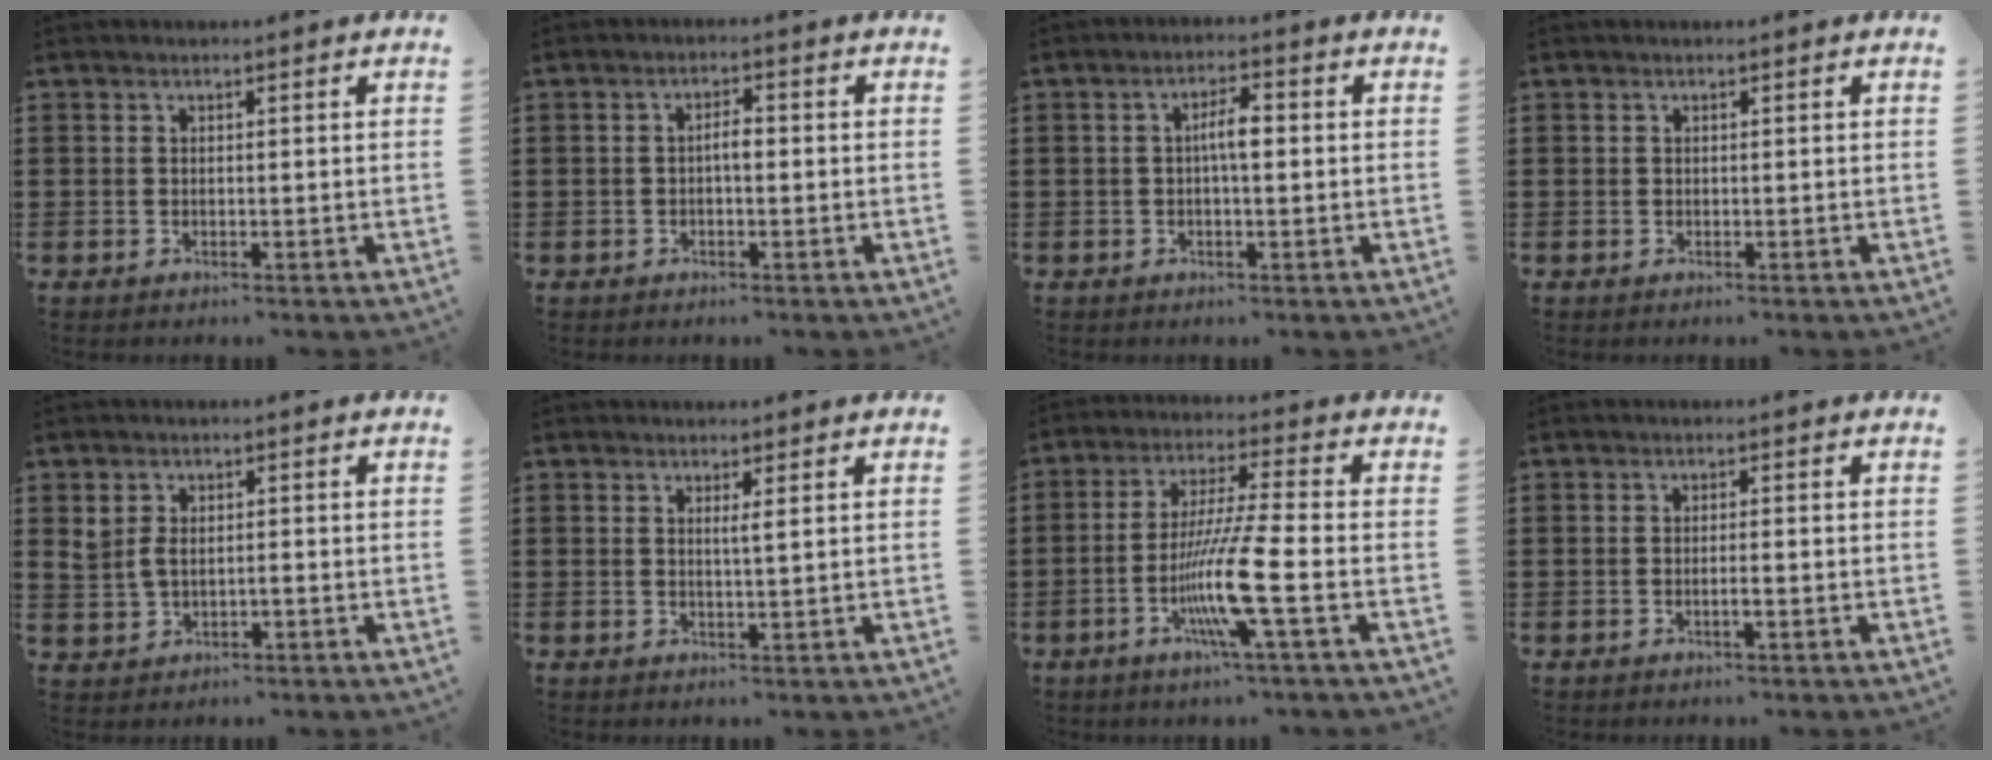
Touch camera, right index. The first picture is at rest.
{"total": 2.2, "force": [-0.3, 0.7, 2.0], "torque": [-0.038, 0.004, -0.008]}
{"total": 3.8, "force": [-0.1, 1.1, 3.7], "torque": [-0.066, 0.005, -0.004]}
{"total": 0.0}
{"total": 2.2, "force": [0.2, 1.2, 1.8], "torque": [-0.037, 0.003, 0.003]}
{"total": 1.4, "force": [0.6, -0.1, 1.2], "torque": [-0.025, -0.001, 0.009]}
{"total": 10.7, "force": [-3.7, -0.1, 10.0], "torque": [-0.207, -0.021, -0.078]}
{"total": 1.5, "force": [-0.6, 0.1, 1.4], "torque": [-0.025, -0.003, -0.011]}